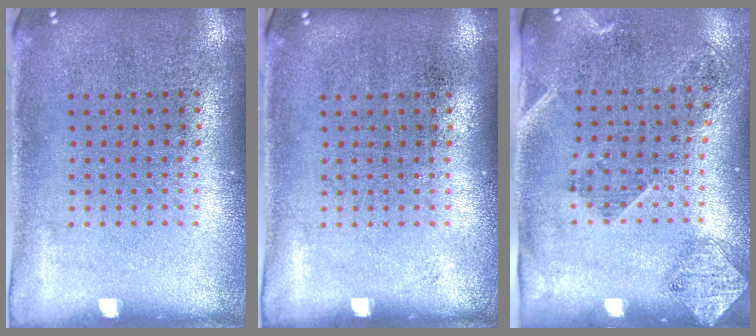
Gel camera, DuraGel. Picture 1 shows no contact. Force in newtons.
{"total": 0.0}
{"total": 1.7, "press": 1.3, "slide": 1.1}